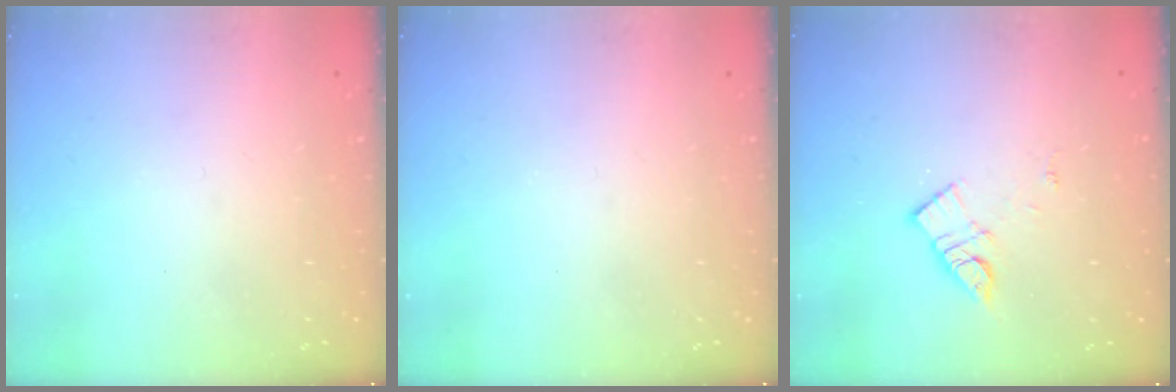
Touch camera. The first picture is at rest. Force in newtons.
{"total": 0.0}
{"total": 9.4, "press": 9.4, "slide": 0.4}